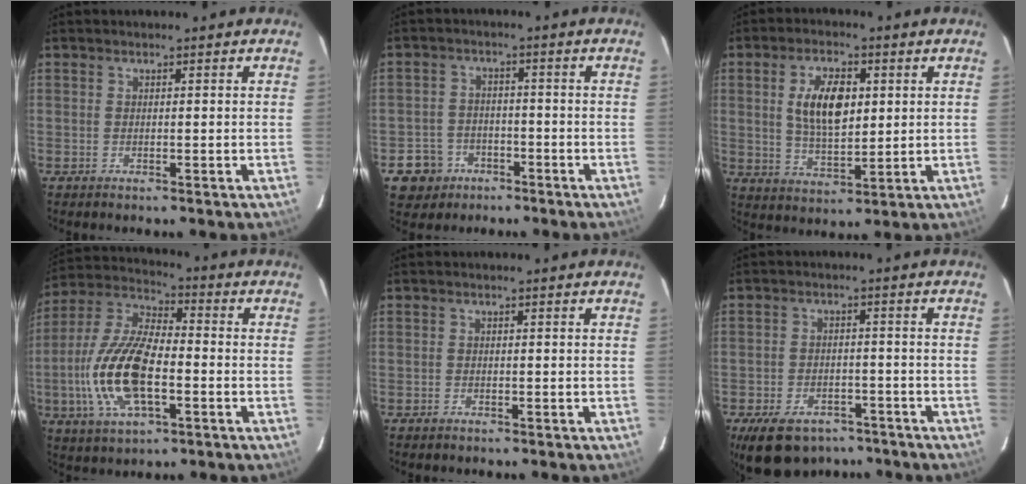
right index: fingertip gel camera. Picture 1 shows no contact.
{"total": 6.9, "force": [-3.7, 5.7, 1.0], "torque": [-0.041, 0.022, -0.054]}
{"total": 9.8, "force": [2.2, 4.7, 8.3], "torque": [-0.156, 0.006, 0.044]}
{"total": 16.9, "force": [-4.0, 7.1, 14.8], "torque": [-0.317, -0.002, -0.079]}
{"total": 0.8, "force": [-0.6, 0.4, 0.1], "torque": [-0.005, 0.002, -0.011]}
{"total": 13.4, "force": [-9.3, 7.5, 6.0], "torque": [-0.142, 0.002, -0.132]}